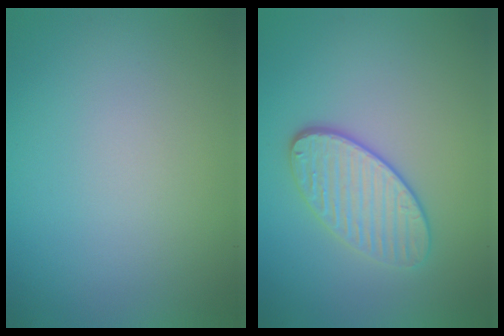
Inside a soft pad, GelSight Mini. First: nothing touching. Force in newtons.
{"total": 3.7, "press": 3.2, "slide": 1.7}